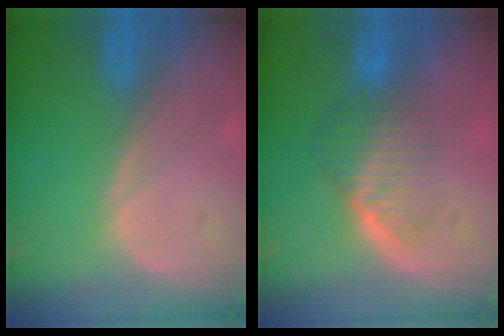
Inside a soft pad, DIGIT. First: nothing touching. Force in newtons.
{"total": 6.5, "press": 5.8, "slide": 2.8}